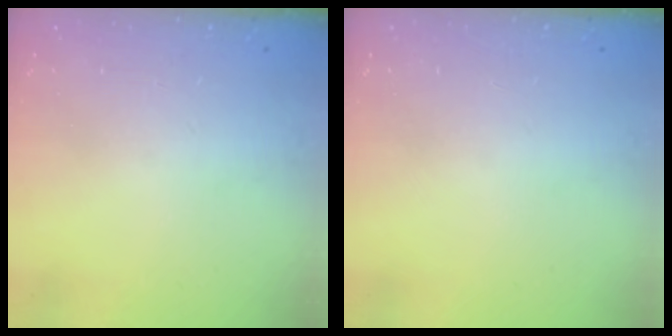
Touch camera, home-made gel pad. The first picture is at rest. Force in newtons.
{"total": 0.0}